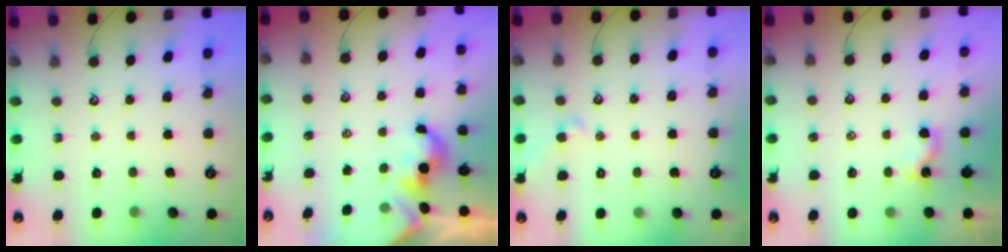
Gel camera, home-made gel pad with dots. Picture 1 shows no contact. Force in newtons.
{"total": 1.7, "press": 1.6, "slide": 0.2}
{"total": 1.1, "press": 1.0, "slide": 0.4}
{"total": 0.0}